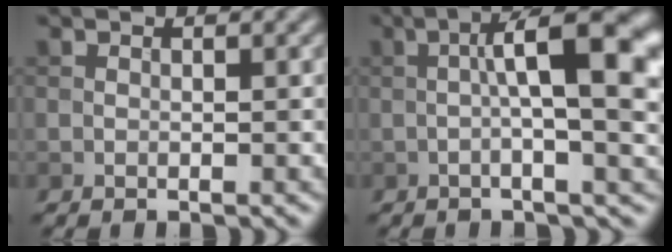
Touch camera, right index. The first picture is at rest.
{"total": 10.0, "force": [1.0, 2.5, 9.7], "torque": [-0.136, 0.016, 0.007]}